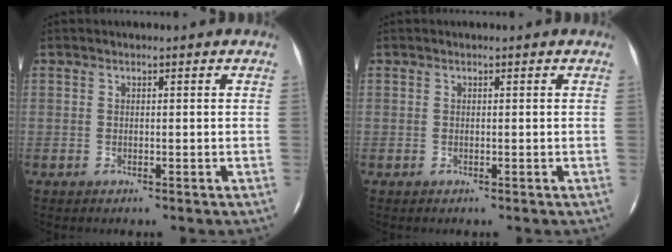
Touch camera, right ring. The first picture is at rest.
{"total": 0.0}